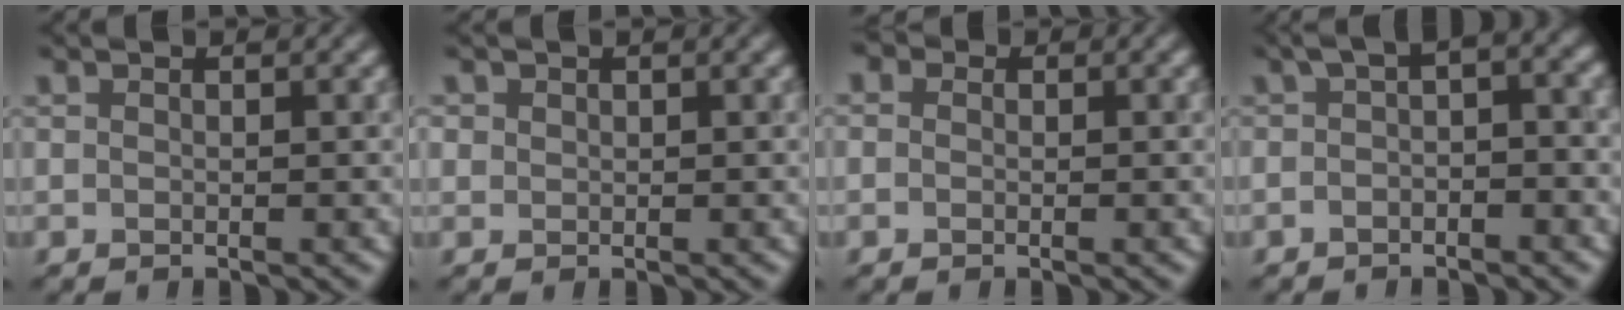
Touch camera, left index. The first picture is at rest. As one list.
[{"total": 1.0, "force": [0.4, 0.9, 0.3], "torque": [0.000, 0.008, 0.000]}, {"total": 2.9, "force": [1.1, 2.2, 1.6], "torque": [-0.005, 0.022, -0.031]}, {"total": 3.8, "force": [-0.3, 1.9, 3.3], "torque": [-0.042, 0.014, -0.015]}]